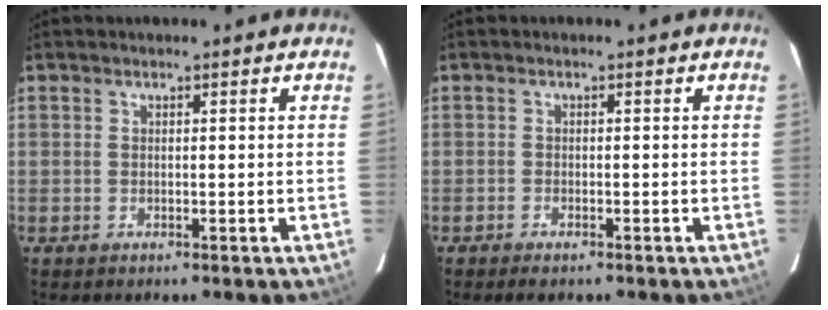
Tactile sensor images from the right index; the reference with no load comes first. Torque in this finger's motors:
{"motor_torque": [0.10, -0.04, 0.03, 0.00]}